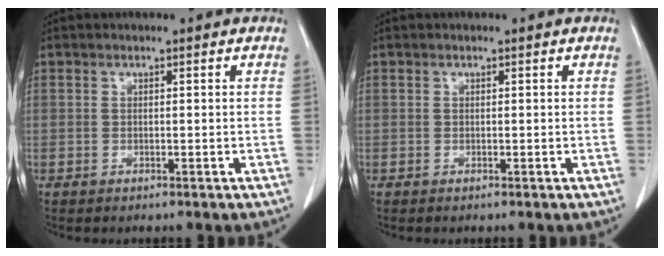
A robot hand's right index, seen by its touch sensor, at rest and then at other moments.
{"total": 0.0}